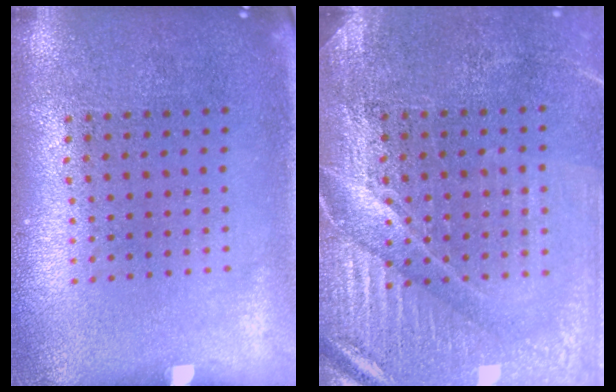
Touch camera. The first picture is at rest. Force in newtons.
{"total": 3.8, "press": 3.6, "slide": 1.3}